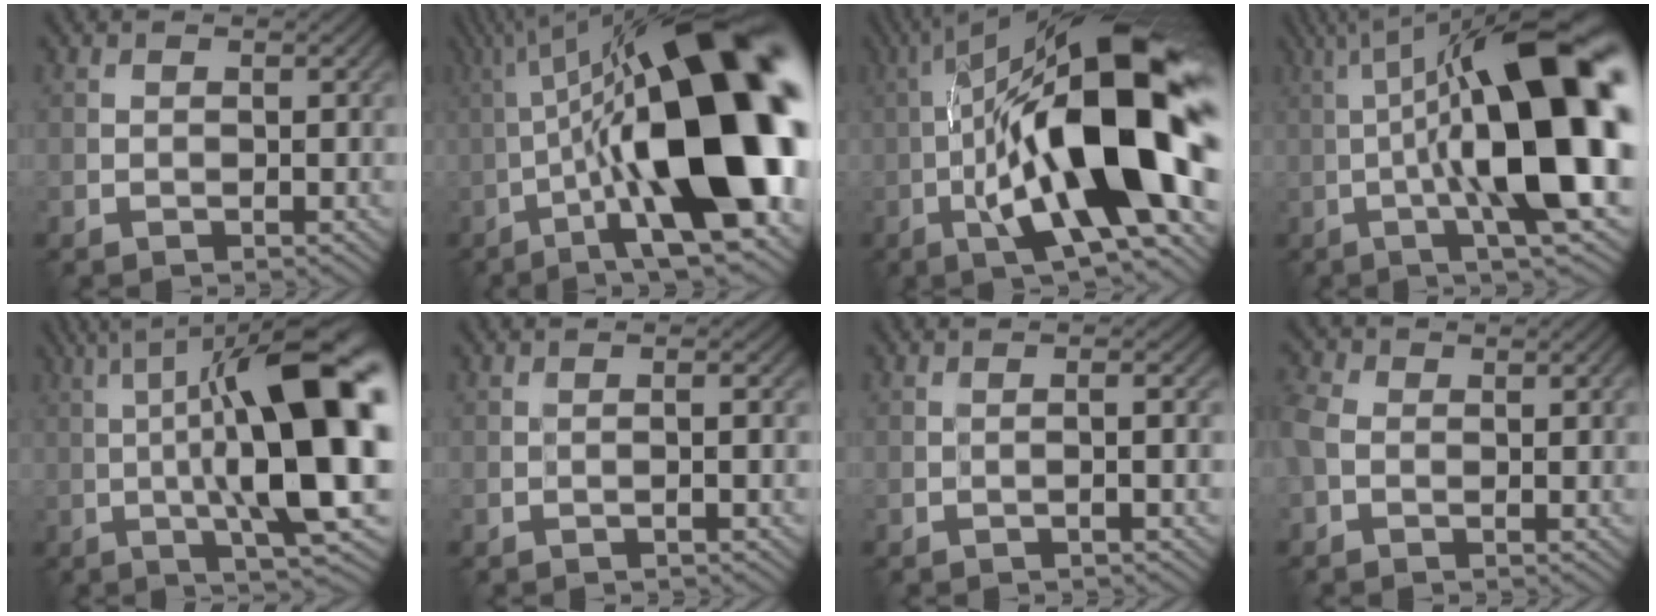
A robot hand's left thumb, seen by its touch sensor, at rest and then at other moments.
{"total": 22.6, "force": [-3.2, 7.2, 21.2], "torque": [-0.329, 0.026, -0.059]}
{"total": 20.0, "force": [-2.8, 6.1, 18.8], "torque": [-0.323, 0.024, -0.053]}
{"total": 19.7, "force": [0.0, 5.0, 19.0], "torque": [-0.281, 0.034, 0.000]}
{"total": 17.9, "force": [0.6, 4.0, 17.5], "torque": [-0.253, 0.029, 0.016]}
{"total": 1.3, "force": [-0.3, 0.1, 1.3], "torque": [-0.022, 0.005, -0.010]}
{"total": 1.6, "force": [-0.4, 0.1, 1.6], "torque": [-0.025, 0.007, -0.013]}
{"total": 5.0, "force": [-0.9, 3.3, 3.7], "torque": [-0.096, 0.002, -0.026]}